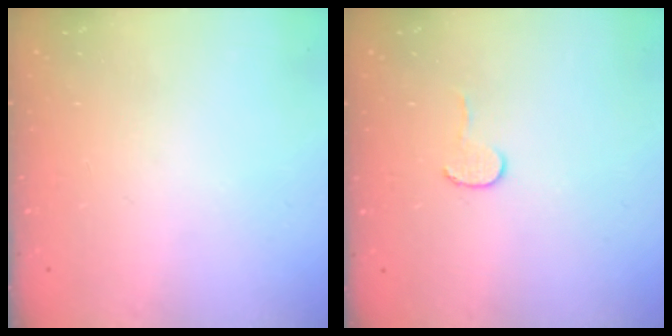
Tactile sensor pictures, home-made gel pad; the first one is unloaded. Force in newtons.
{"total": 4.1, "press": 4.1, "slide": 0.4}